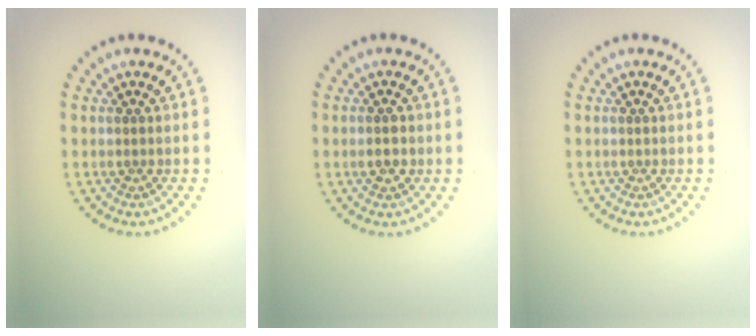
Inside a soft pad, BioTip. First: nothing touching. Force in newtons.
{"total": 1.3, "press": 1.2, "slide": 0.2}
{"total": 0.0}